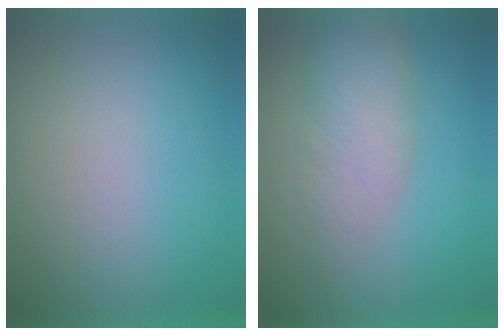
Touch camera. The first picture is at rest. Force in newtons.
{"total": 4.4}